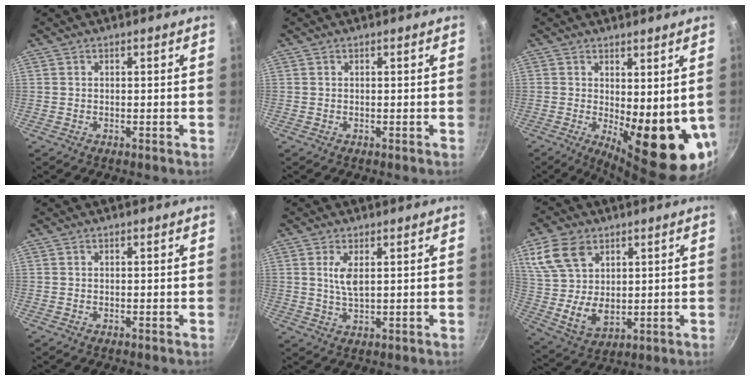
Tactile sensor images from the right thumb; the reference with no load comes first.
{"total": 0.0}
{"total": 14.0, "force": [-0.4, 5.1, 13.0], "torque": [-0.143, -0.025, 0.010]}
{"total": 0.0}
{"total": 4.1, "force": [1.2, 1.6, 3.6], "torque": [-0.068, -0.010, 0.025]}
{"total": 13.7, "force": [5.6, 9.6, 8.0], "torque": [-0.137, -0.023, 0.121]}